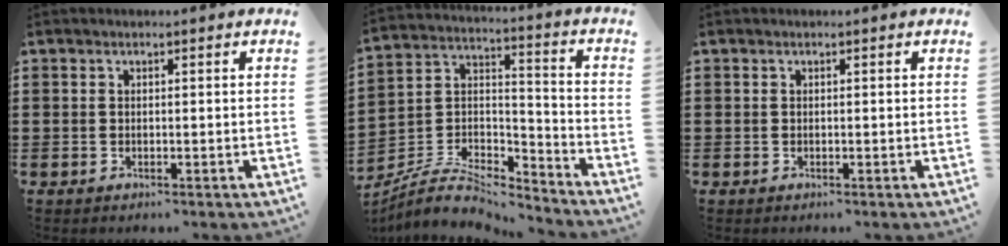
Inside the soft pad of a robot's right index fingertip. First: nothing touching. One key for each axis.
{"total": 7.4, "fx": -6.3, "fy": 2.7, "fz": 2.8, "tx": -0.065, "ty": 0.005, "tz": -0.124}
{"total": 0.0}